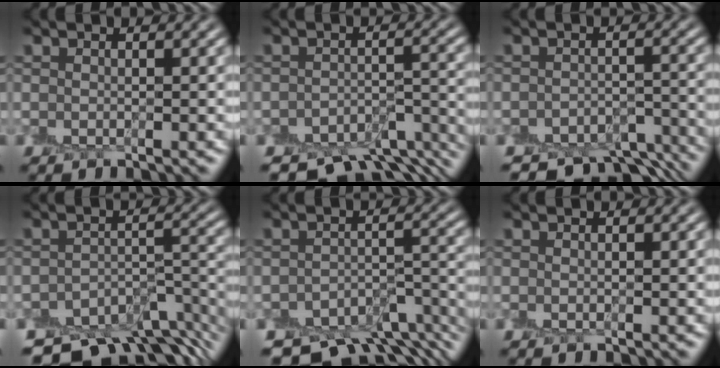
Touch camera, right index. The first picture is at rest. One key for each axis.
{"total": 7.3, "fx": -6.5, "fy": 2.3, "fz": 2.5, "tx": -0.027, "ty": -0.012, "tz": -0.092}
{"total": 6.5, "fx": -5.7, "fy": 2.3, "fz": 1.9, "tx": -0.015, "ty": -0.006, "tz": -0.084}
{"total": 10.0, "fx": -8.6, "fy": 3.1, "fz": 4.1, "tx": -0.055, "ty": -0.009, "tz": -0.129}
{"total": 9.0, "fx": -7.7, "fy": 2.9, "fz": 3.7, "tx": -0.046, "ty": -0.013, "tz": -0.115}
{"total": 0.0}